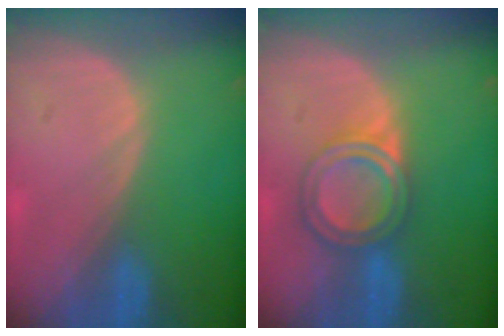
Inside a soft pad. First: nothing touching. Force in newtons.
{"total": 6.1, "press": 5.5, "slide": 2.6}